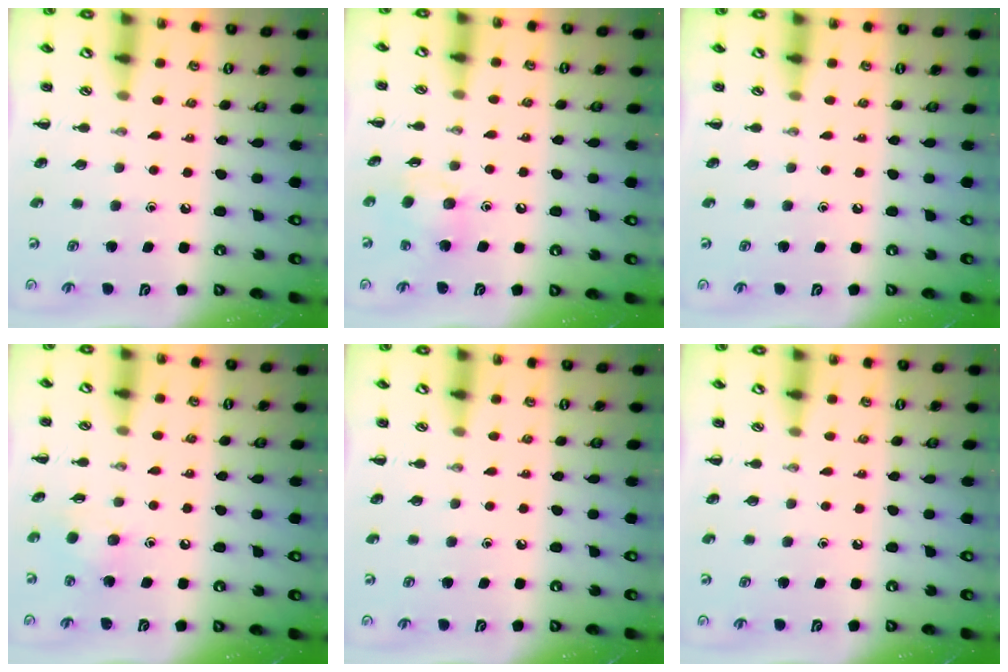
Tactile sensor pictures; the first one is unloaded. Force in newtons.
{"total": 10.2, "press": 10.0, "slide": 2.2}
{"total": 0.0}
{"total": 5.0, "press": 5.0, "slide": 0.7}
{"total": 0.0}
{"total": 0.0}